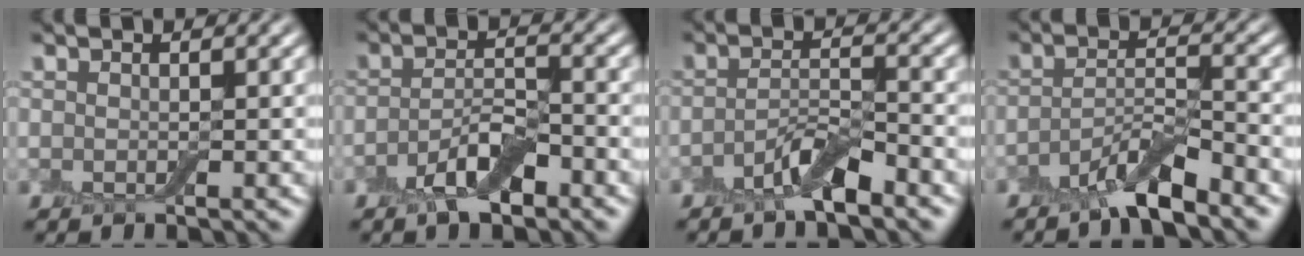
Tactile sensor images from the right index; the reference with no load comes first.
{"total": 4.0, "force": [-2.4, 1.5, 2.8], "torque": [-0.049, 0.005, -0.046]}
{"total": 3.4, "force": [-2.3, 0.9, 2.4], "torque": [-0.045, 0.006, -0.049]}
{"total": 4.5, "force": [-3.3, 1.0, 2.8], "torque": [-0.050, 0.001, -0.070]}